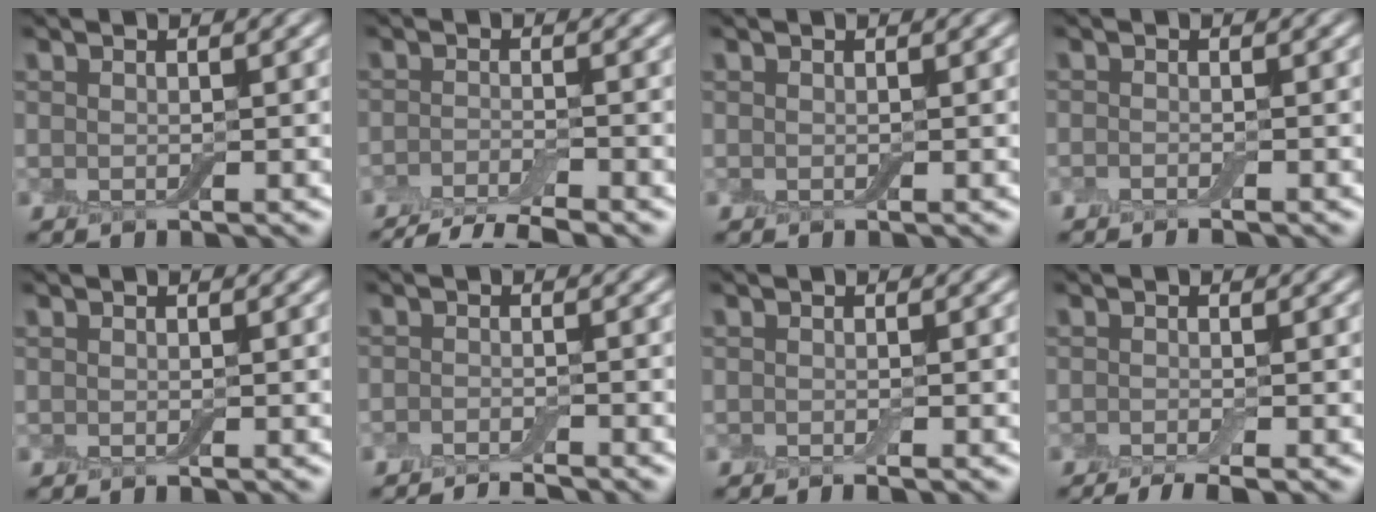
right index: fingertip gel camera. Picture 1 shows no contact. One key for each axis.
{"total": 4.9, "fx": -4.1, "fy": 0.9, "fz": 2.4, "tx": -0.037, "ty": -0.005, "tz": -0.078}
{"total": 0.0}
{"total": 1.0, "fx": -0.9, "fy": 0.0, "fz": 0.4, "tx": -0.008, "ty": -0.002, "tz": -0.019}
{"total": 0.0}
{"total": 2.8, "fx": -2.6, "fy": 0.3, "fz": 1.1, "tx": -0.011, "ty": 0.002, "tz": -0.042}
{"total": 0.7, "fx": -0.5, "fy": -0.1, "fz": 0.5, "tx": -0.006, "ty": -0.002, "tz": -0.008}
{"total": 3.0, "fx": -2.2, "fy": 0.5, "fz": 1.9, "tx": -0.029, "ty": -0.001, "tz": -0.040}